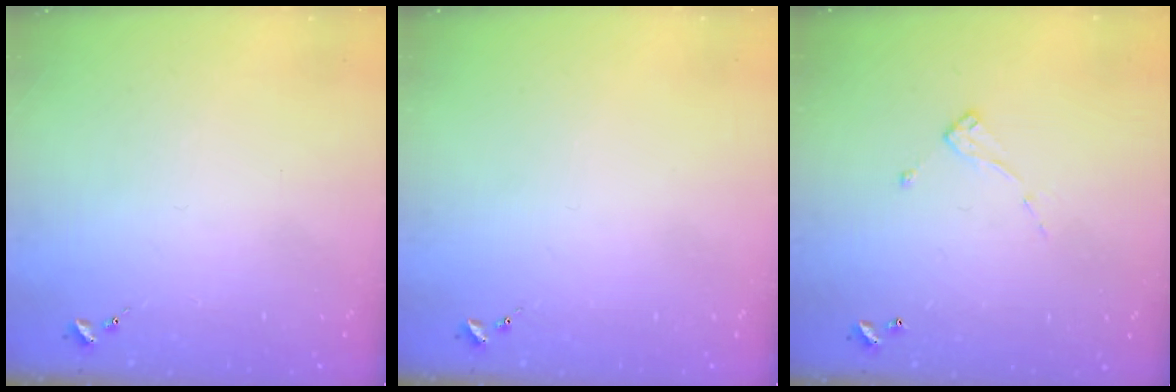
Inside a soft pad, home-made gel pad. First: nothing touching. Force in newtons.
{"total": 0.0}
{"total": 6.5, "press": 6.5, "slide": 0.2}